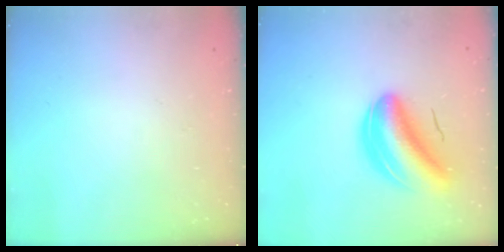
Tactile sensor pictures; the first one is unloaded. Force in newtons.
{"total": 10.0, "press": 9.6, "slide": 2.8}